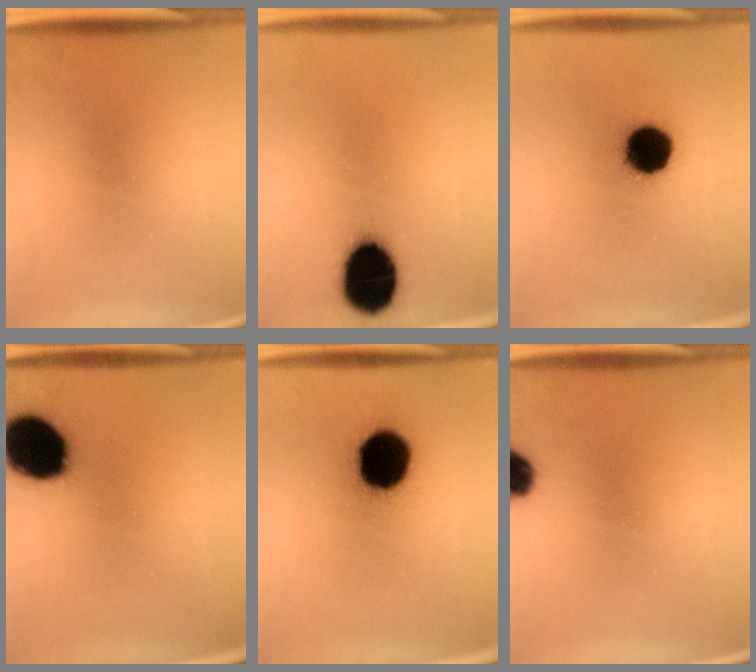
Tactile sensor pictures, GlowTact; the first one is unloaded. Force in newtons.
{"total": 16.4}
{"total": 12.4}
{"total": 18.3}
{"total": 17.5}
{"total": 9.3}